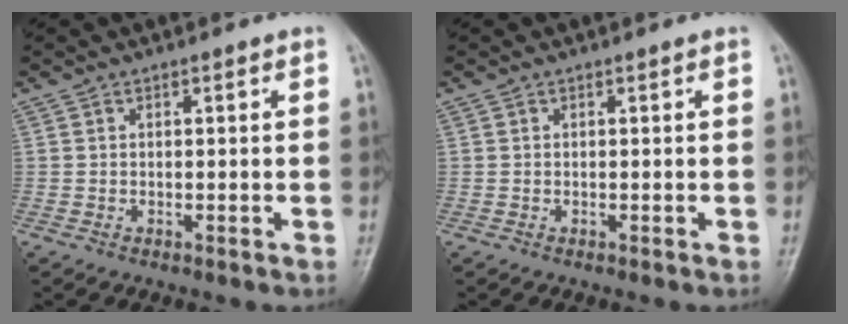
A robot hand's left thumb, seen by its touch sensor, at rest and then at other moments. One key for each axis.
{"total": 0.0}